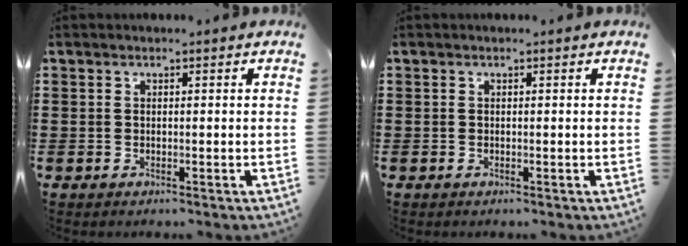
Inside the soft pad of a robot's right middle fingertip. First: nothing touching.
{"total": 0.0}